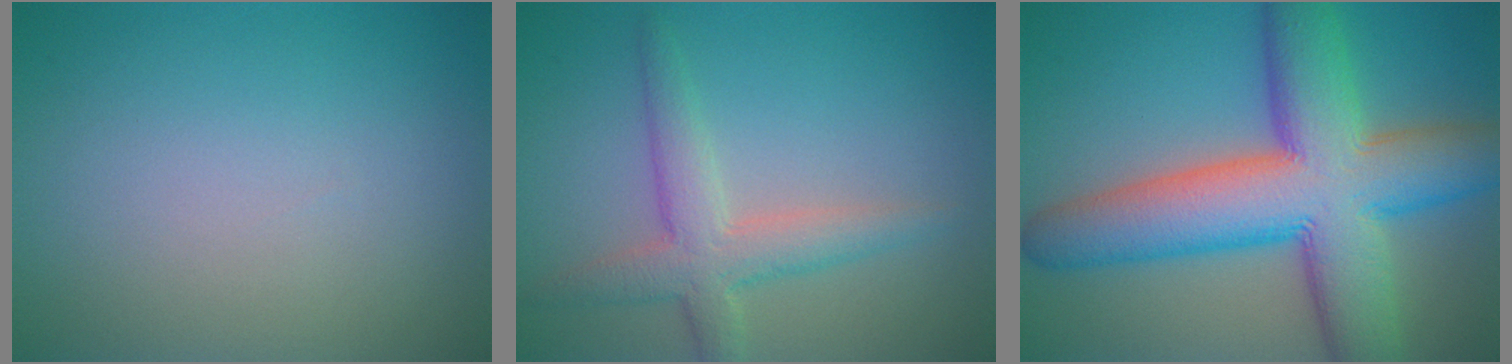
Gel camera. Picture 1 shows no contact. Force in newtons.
{"total": 3.9, "press": 3.9, "slide": 0.2}
{"total": 13.3, "press": 13.2, "slide": 0.6}